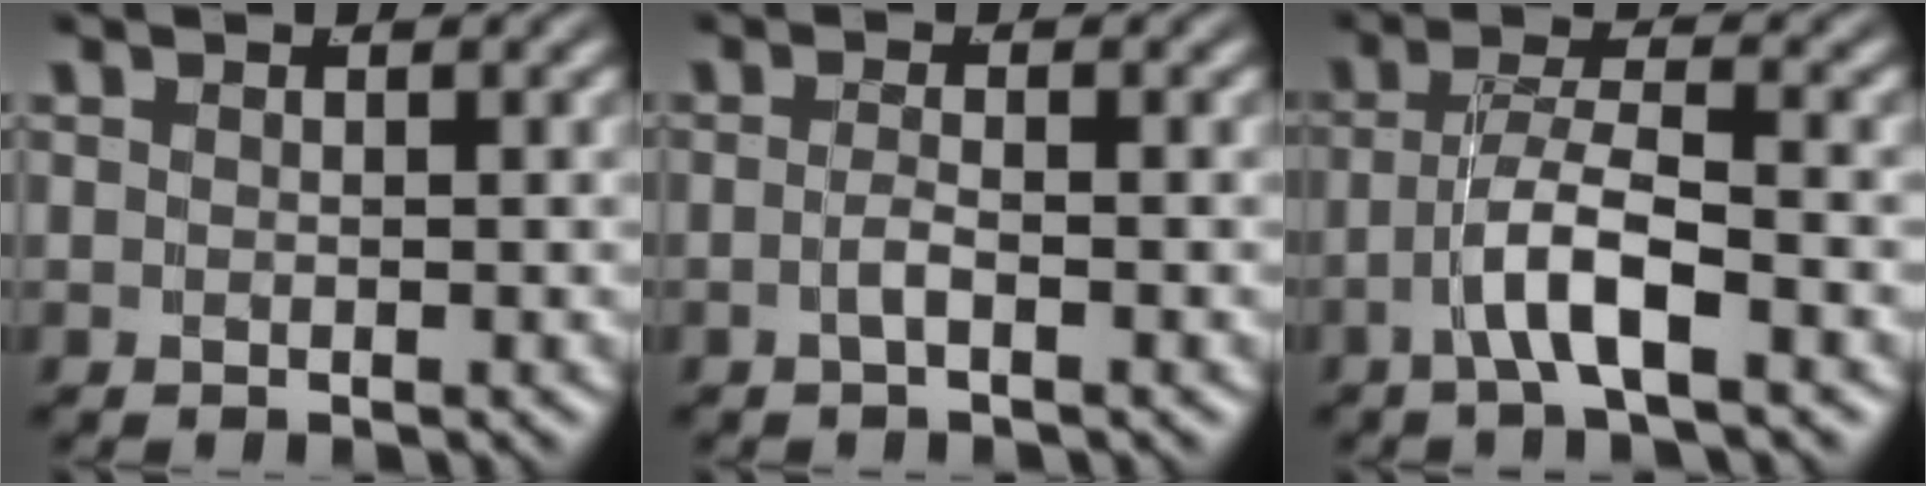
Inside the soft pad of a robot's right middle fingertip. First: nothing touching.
{"total": 1.2, "force": [-0.9, 0.1, 0.9], "torque": [-0.017, -0.002, -0.018]}
{"total": 4.0, "force": [-1.8, 1.2, 3.4], "torque": [-0.055, 0.004, -0.034]}